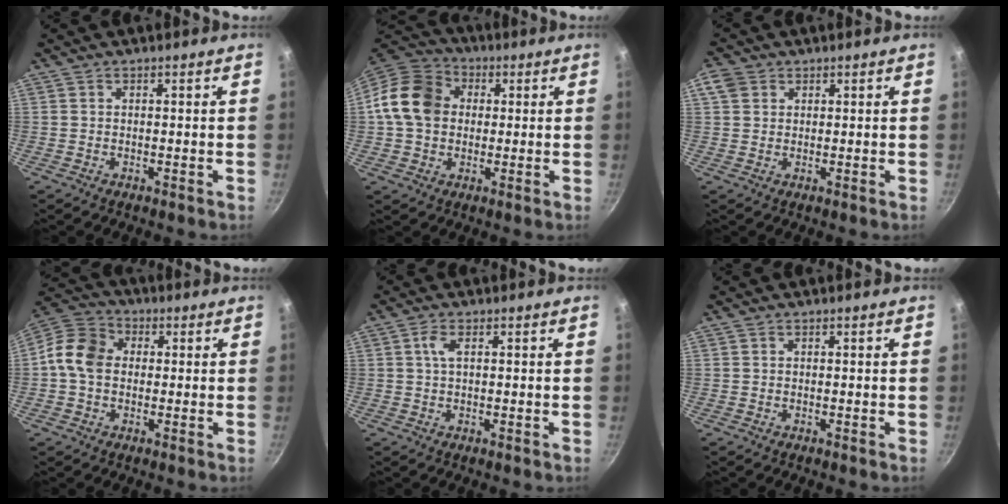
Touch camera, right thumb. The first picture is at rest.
{"total": 12.9, "force": [1.1, 10.5, 7.4], "torque": [-0.111, 0.021, 0.003]}
{"total": 3.7, "force": [1.5, 3.0, 1.7], "torque": [-0.022, 0.002, 0.024]}
{"total": 9.4, "force": [0.1, 7.4, 5.7], "torque": [-0.086, 0.022, -0.019]}
{"total": 2.5, "force": [0.6, 0.9, 2.2], "torque": [-0.050, 0.004, 0.008]}
{"total": 0.0}